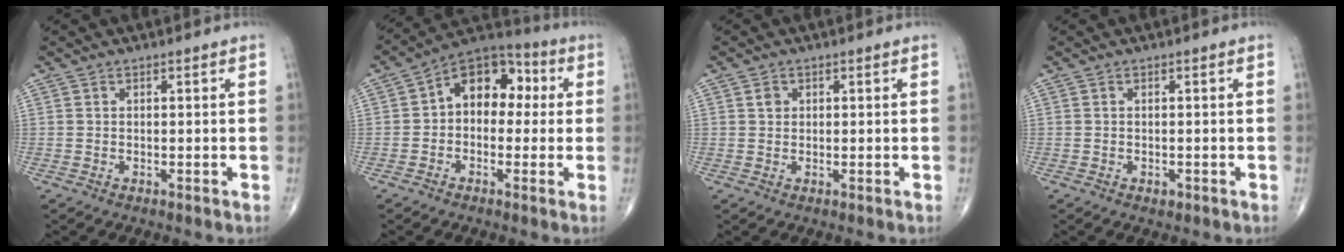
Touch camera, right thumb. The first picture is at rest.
{"total": 11.9, "force": [1.2, 8.2, 8.5], "torque": [-0.085, 0.038, 0.001]}
{"total": 1.4, "force": [0.5, 1.2, 0.6], "torque": [-0.004, -0.001, 0.006]}
{"total": 0.9, "force": [-0.4, 0.6, 0.5], "torque": [-0.003, 0.000, -0.005]}